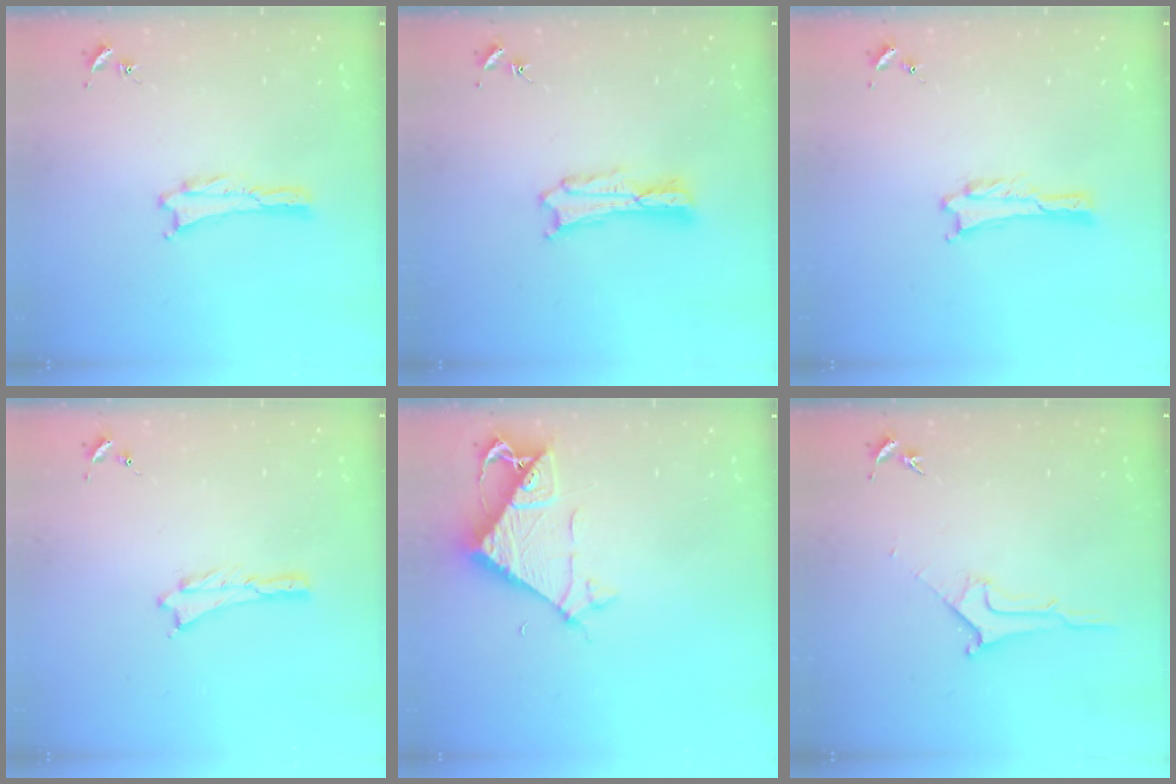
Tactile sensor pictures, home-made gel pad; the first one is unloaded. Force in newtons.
{"total": 1.8, "press": 1.8, "slide": 0.3}
{"total": 0.6, "press": 0.6, "slide": 0.1}
{"total": 0.0}
{"total": 6.8, "press": 6.8, "slide": 0.6}
{"total": 1.8, "press": 1.7, "slide": 0.2}